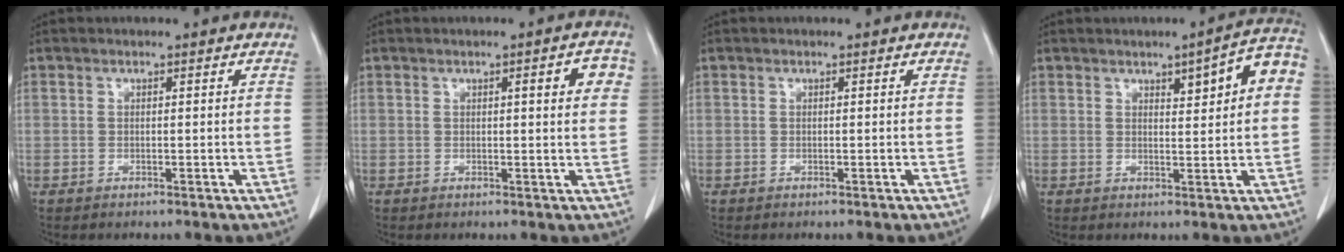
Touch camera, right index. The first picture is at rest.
{"total": 3.7, "force": [1.1, 0.7, 3.5], "torque": [-0.041, 0.005, 0.012]}
{"total": 0.0}
{"total": 7.0, "force": [1.9, 1.2, 6.6], "torque": [-0.088, 0.017, 0.024]}